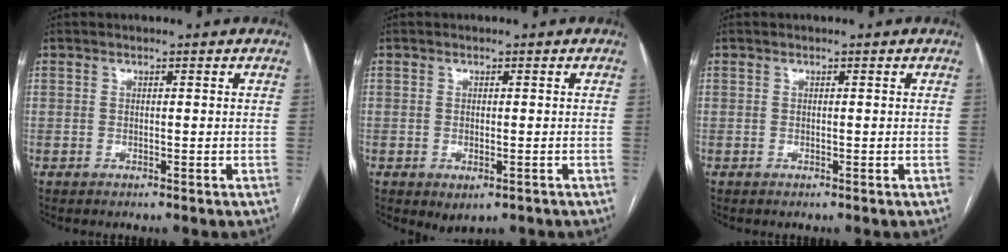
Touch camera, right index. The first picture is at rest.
{"total": 2.5, "force": [-1.2, 1.2, 1.8], "torque": [-0.024, -0.005, -0.005]}
{"total": 0.0}